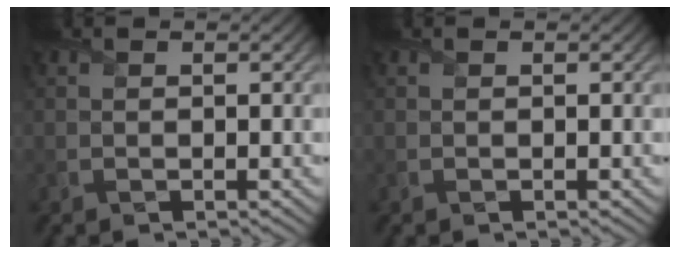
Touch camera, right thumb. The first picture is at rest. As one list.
[{"total": 0.0}]